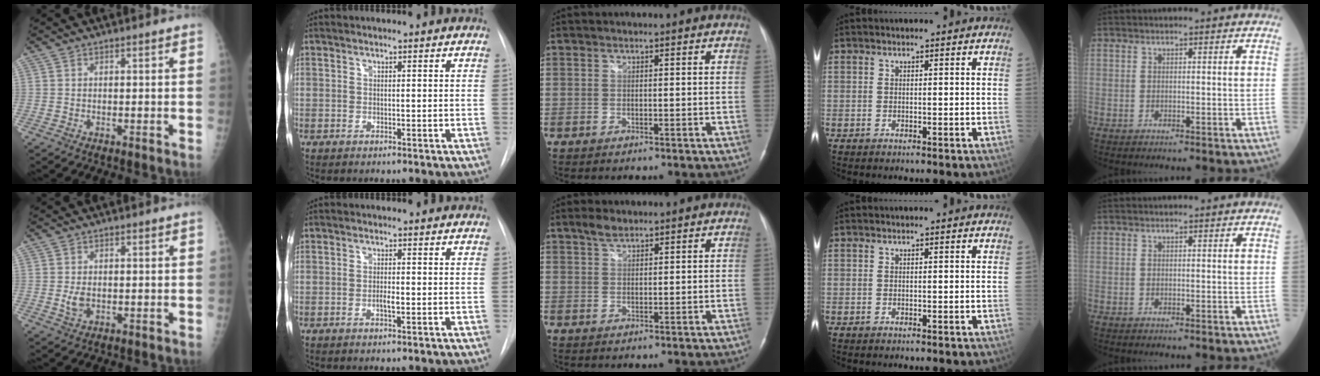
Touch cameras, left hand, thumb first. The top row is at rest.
{"thumb": {"total": 2.7, "force": [-0.2, 1.8, 2.1], "torque": [-0.039, -0.005, 0.002]}, "index": {"total": 1.3, "force": [-0.4, 0.2, 1.2], "torque": [-0.022, 0.001, -0.010]}, "middle": {"total": 2.4, "force": [1.8, 0.7, 1.4], "torque": [-0.034, 0.006, 0.037]}}